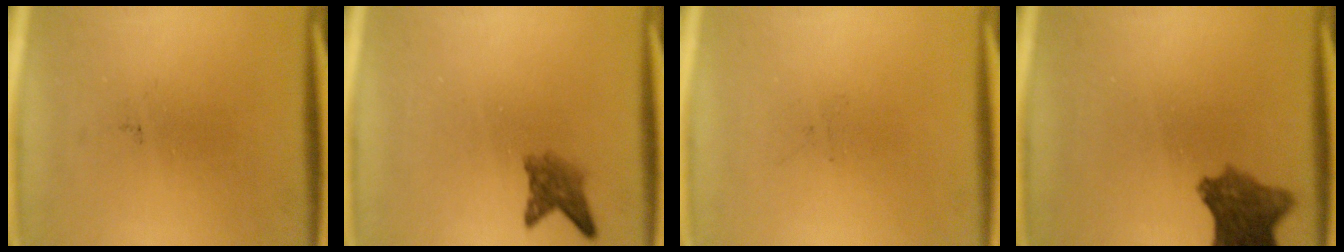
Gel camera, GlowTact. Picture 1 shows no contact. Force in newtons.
{"total": 2.9}
{"total": 0.0}
{"total": 7.3}